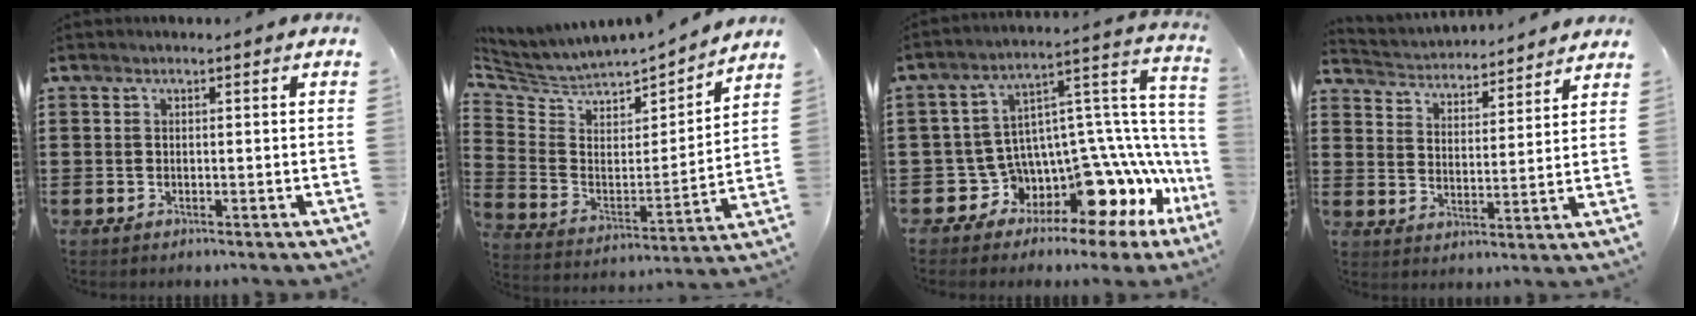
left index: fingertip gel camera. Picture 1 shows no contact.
{"total": 3.5, "force": [3.2, 1.6, 0.0], "torque": [-0.031, -0.041, 0.048]}
{"total": 6.5, "force": [-3.7, 3.0, 4.4], "torque": [-0.085, -0.053, -0.074]}
{"total": 3.3, "force": [3.3, 0.2, -0.4], "torque": [-0.014, -0.031, 0.051]}